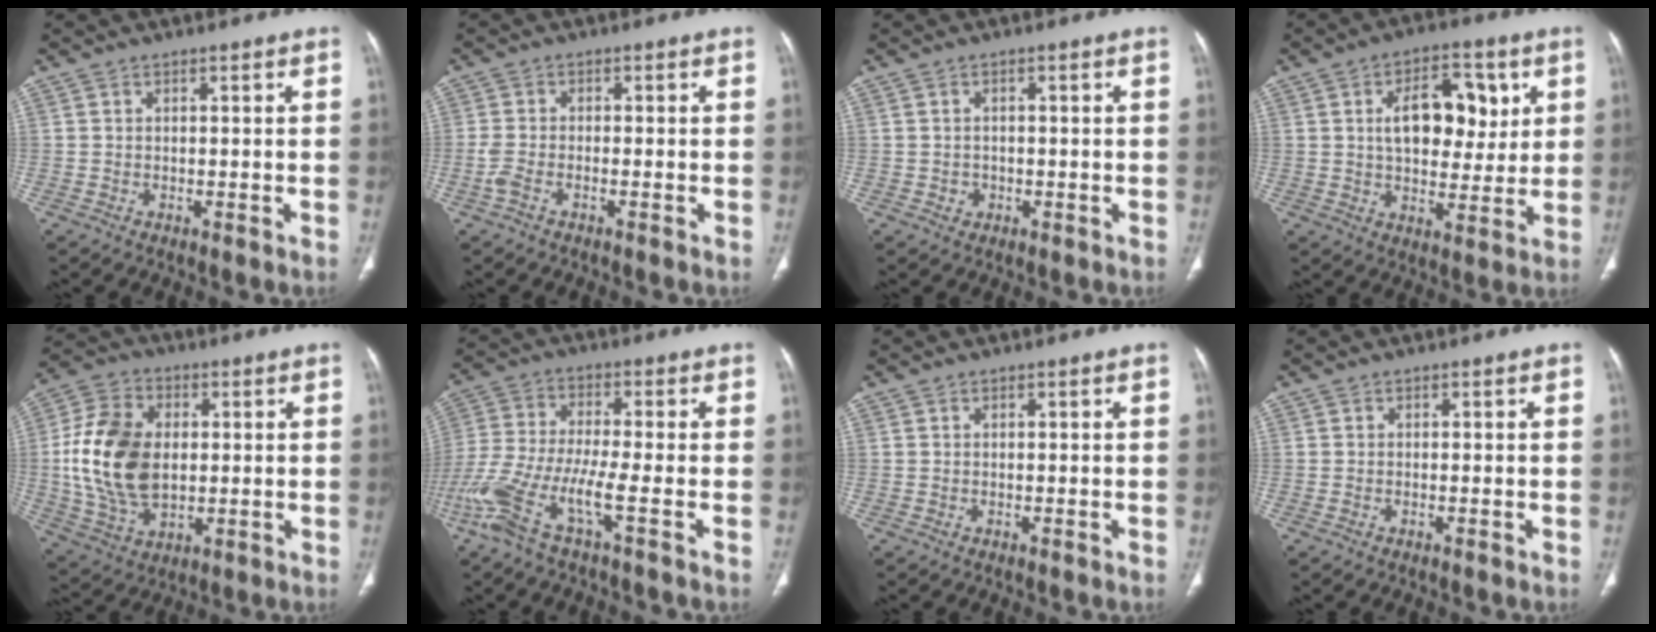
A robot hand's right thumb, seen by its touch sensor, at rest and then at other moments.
{"total": 2.6, "force": [-1.3, 0.9, 2.1], "torque": [-0.060, 0.007, -0.032]}
{"total": 1.5, "force": [-0.5, 1.4, 0.3], "torque": [0.001, 0.005, -0.004]}
{"total": 13.8, "force": [3.6, 8.1, 10.6], "torque": [-0.115, -0.004, 0.055]}
{"total": 17.6, "force": [0.8, 11.6, 13.2], "torque": [-0.248, 0.001, 0.022]}
{"total": 12.0, "force": [-5.5, 1.0, 10.6], "torque": [-0.255, 0.011, -0.119]}
{"total": 0.0}
{"total": 0.0}